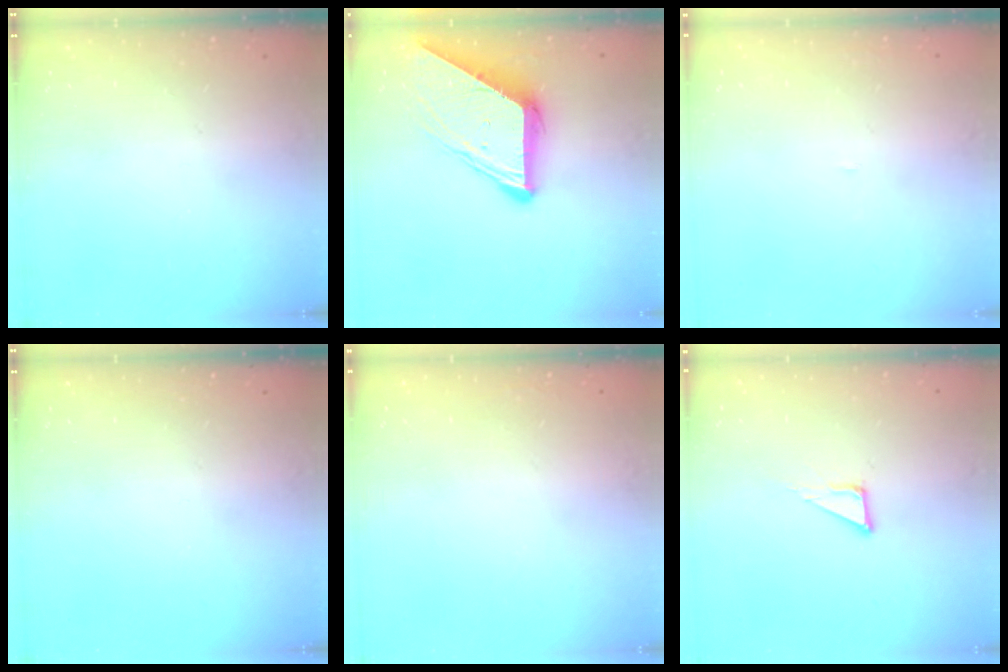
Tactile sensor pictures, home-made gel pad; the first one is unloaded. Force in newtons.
{"total": 10.3, "press": 10.3, "slide": 0.9}
{"total": 2.1, "press": 2.1, "slide": 0.1}
{"total": 0.0}
{"total": 1.6, "press": 1.6, "slide": 0.0}
{"total": 1.9, "press": 1.9, "slide": 0.1}